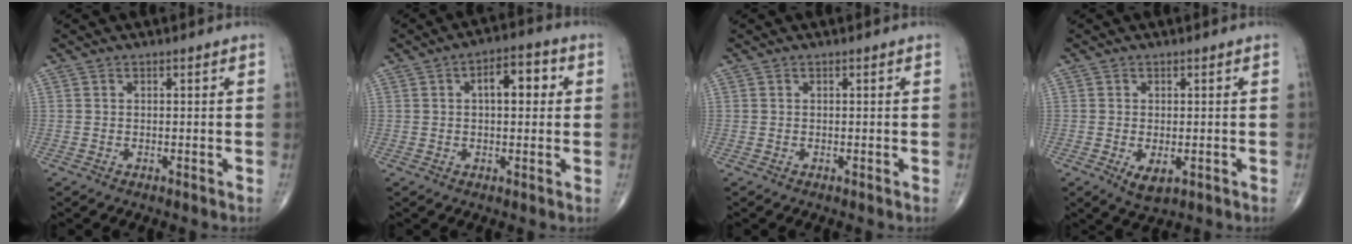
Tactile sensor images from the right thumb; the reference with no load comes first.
{"total": 7.5, "force": [1.6, 3.6, 6.3], "torque": [-0.075, 0.014, 0.017]}
{"total": 0.0}
{"total": 3.6, "force": [-1.1, 1.8, 2.9], "torque": [-0.047, -0.009, -0.010]}